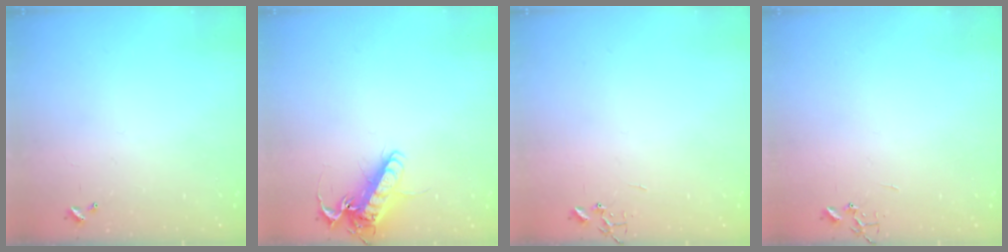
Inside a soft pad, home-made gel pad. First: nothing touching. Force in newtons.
{"total": 14.8, "press": 14.6, "slide": 2.4}
{"total": 0.0}
{"total": 0.0}